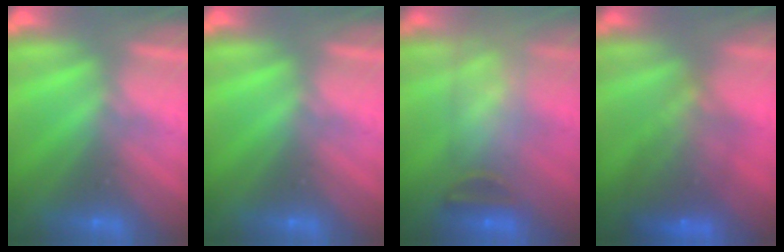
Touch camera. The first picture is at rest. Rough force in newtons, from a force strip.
{"total": 0.0}
{"total": 8.0}
{"total": 6.9}